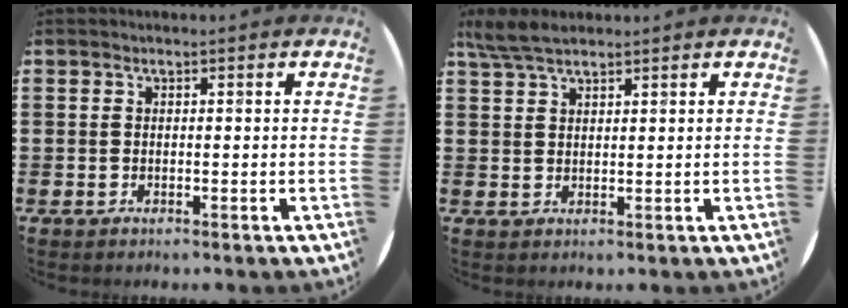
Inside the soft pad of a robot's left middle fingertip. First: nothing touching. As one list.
[{"total": 4.0, "force": [3.3, 1.1, 2.0], "torque": [-0.046, 0.003, 0.061]}]